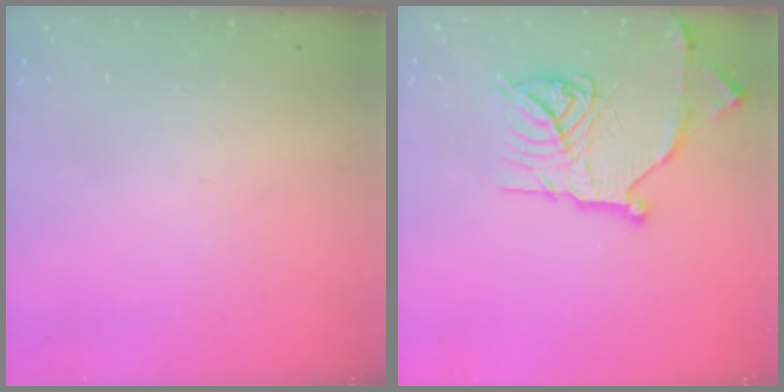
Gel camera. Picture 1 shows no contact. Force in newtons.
{"total": 19.1, "press": 19.0, "slide": 1.7}